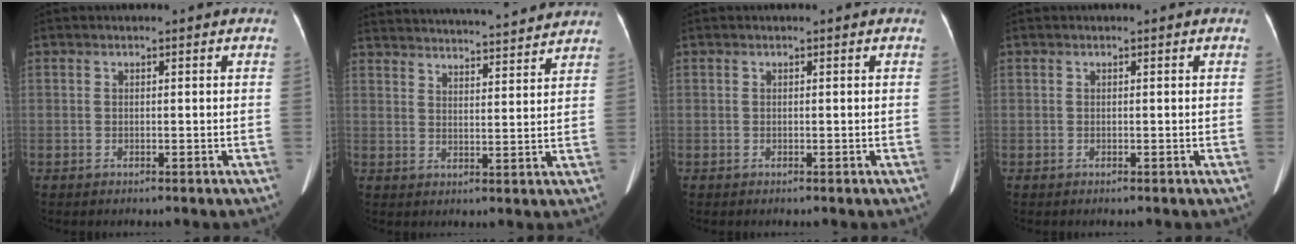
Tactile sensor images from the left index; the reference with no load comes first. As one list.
[{"total": 23.4, "force": [22.0, 2.6, 7.4], "torque": [-0.124, 0.000, 0.294]}, {"total": 0.0}, {"total": 0.0}]